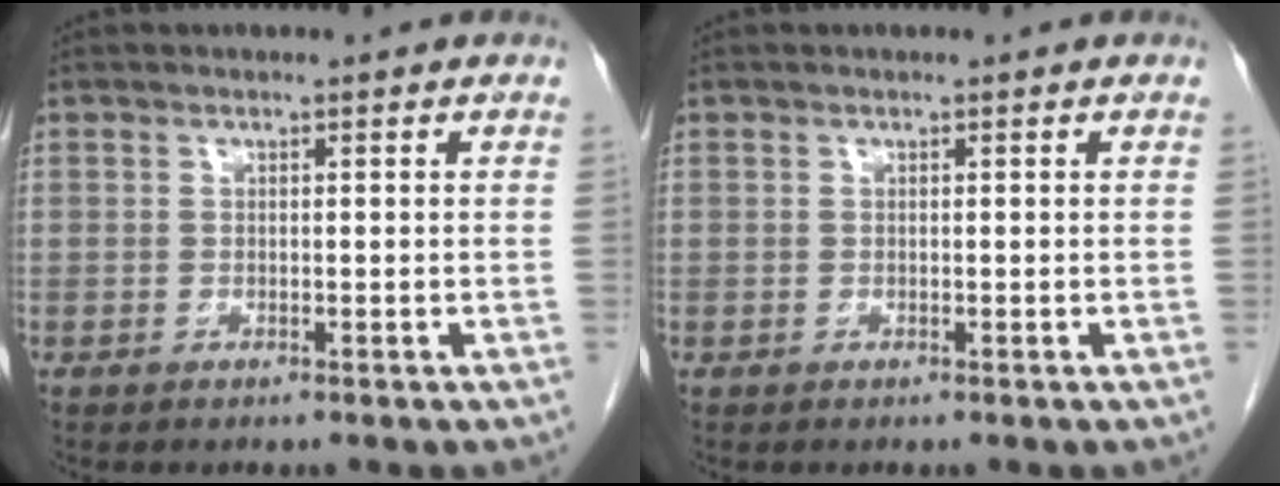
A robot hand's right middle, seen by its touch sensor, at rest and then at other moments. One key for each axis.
{"total": 0.0}